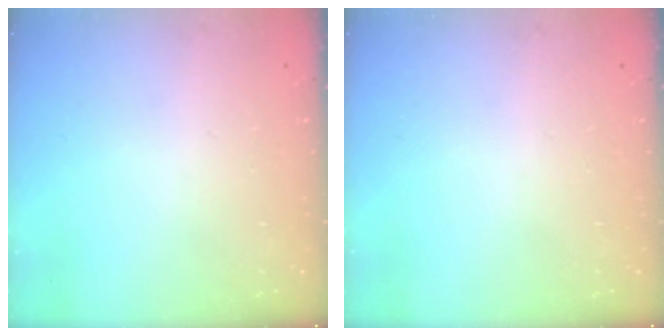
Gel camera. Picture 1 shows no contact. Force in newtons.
{"total": 0.0}